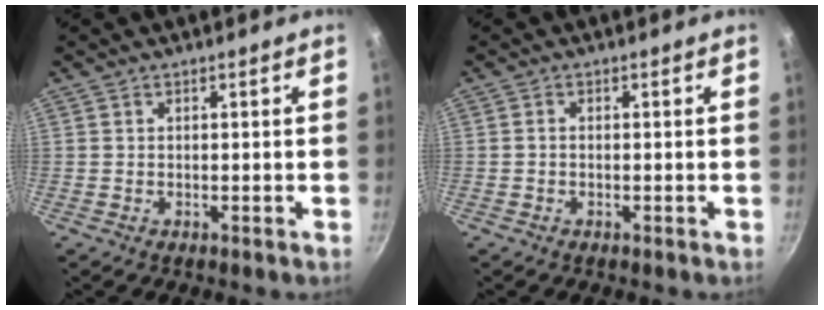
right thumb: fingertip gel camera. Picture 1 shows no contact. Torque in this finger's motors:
{"motor_torque": [-0.05, -0.06, 0.54, -0.05, -0.07]}